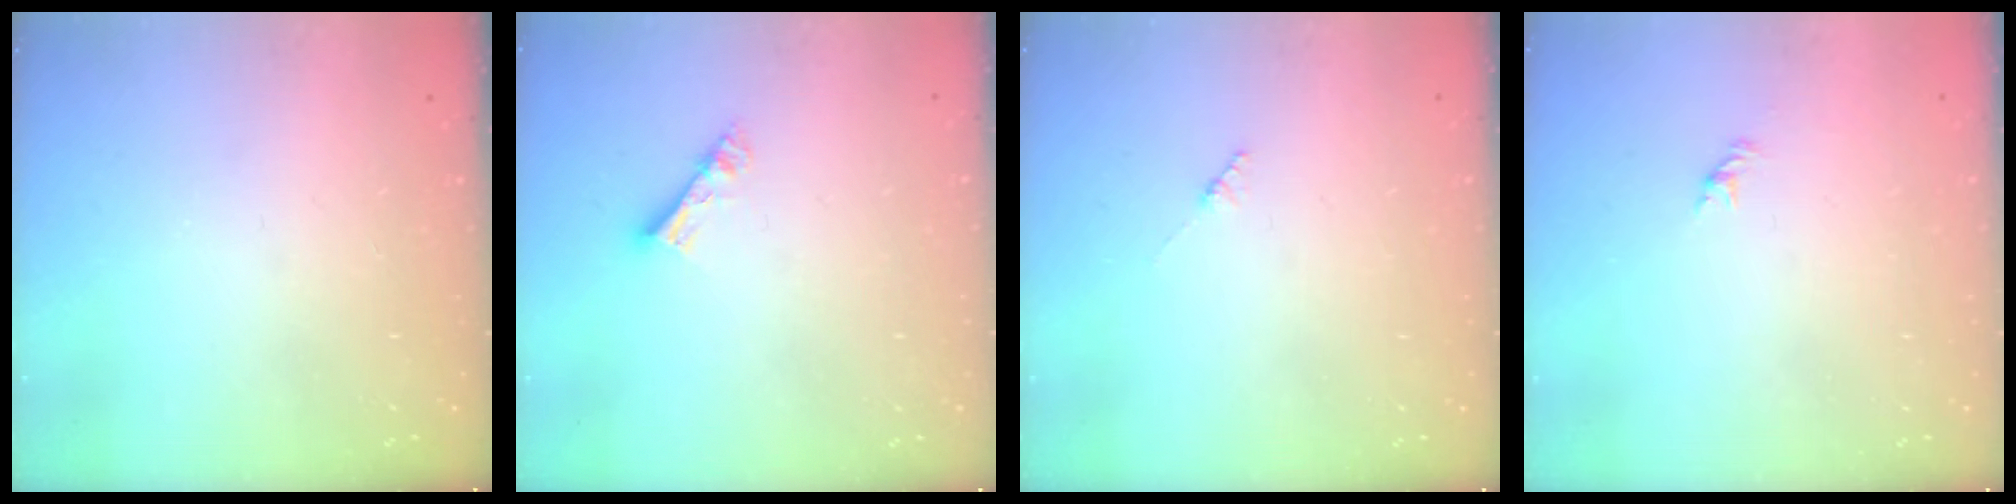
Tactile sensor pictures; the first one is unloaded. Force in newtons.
{"total": 4.7, "press": 4.7, "slide": 0.2}
{"total": 1.9, "press": 1.9, "slide": 0.2}
{"total": 1.0, "press": 0.9, "slide": 0.4}